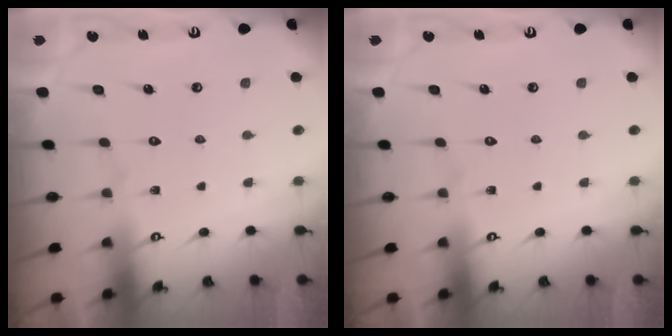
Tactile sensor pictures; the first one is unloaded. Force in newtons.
{"total": 0.0}